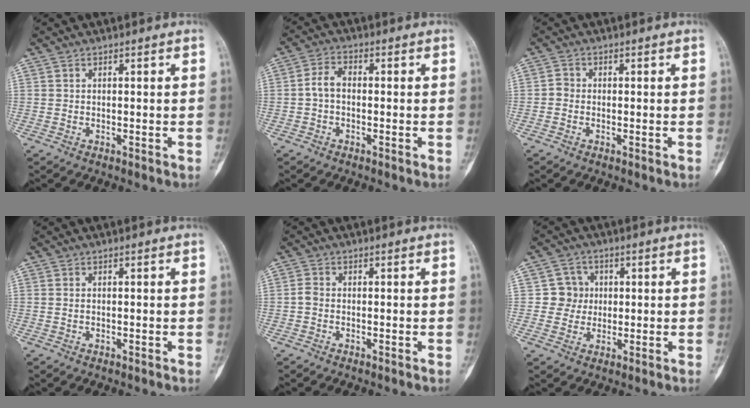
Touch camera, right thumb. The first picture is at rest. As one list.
[{"total": 3.9, "force": [-0.6, 2.5, 2.9], "torque": [-0.051, 0.016, -0.018]}, {"total": 1.5, "force": [-0.5, 1.2, 0.7], "torque": [-0.006, 0.004, -0.015]}, {"total": 0.6, "force": [0.1, 0.4, 0.5], "torque": [-0.011, 0.001, 0.002]}, {"total": 1.5, "force": [-0.4, 1.0, 1.0], "torque": [-0.020, 0.001, -0.014]}, {"total": 5.0, "force": [0.4, 5.0, 0.5], "torque": [0.032, 0.010, 0.001]}]